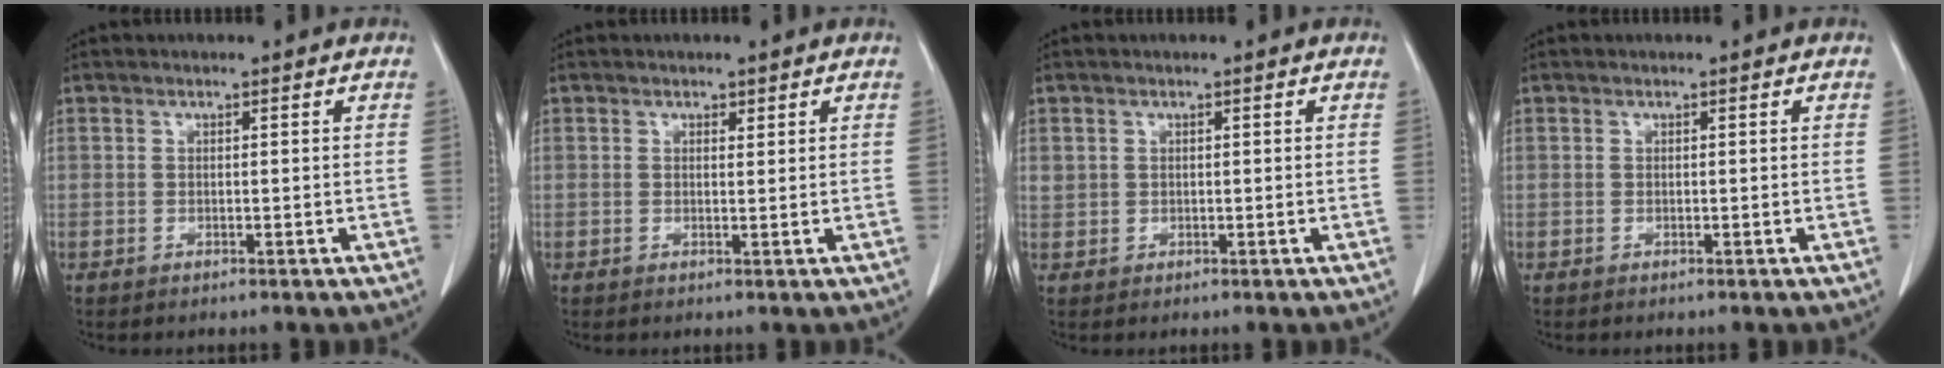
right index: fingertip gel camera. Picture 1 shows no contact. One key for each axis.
{"total": 0.7, "fx": 0.6, "fy": 0.4, "fz": 0.3, "tx": -0.005, "ty": -0.005, "tz": 0.006}
{"total": 1.6, "fx": 0.5, "fy": 1.5, "fz": 0.4, "tx": -0.001, "ty": 0.013, "tz": 0.015}
{"total": 0.0}